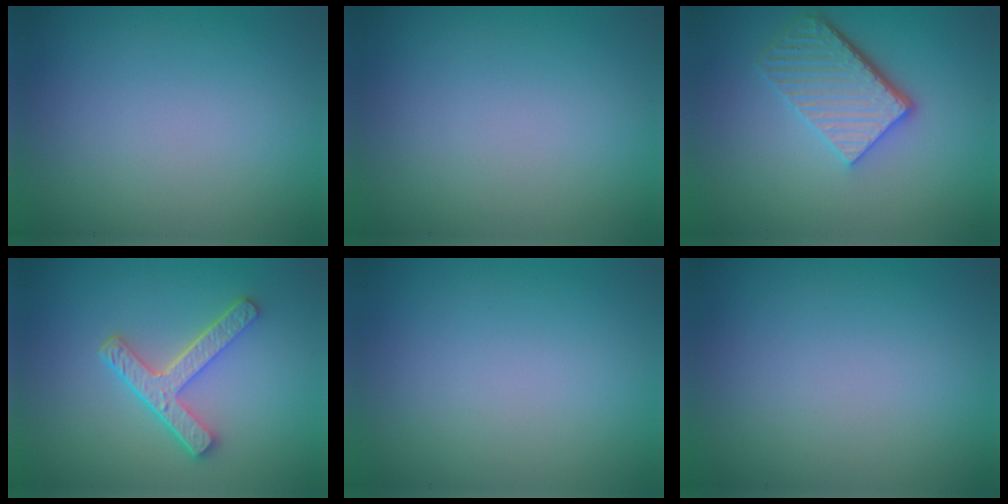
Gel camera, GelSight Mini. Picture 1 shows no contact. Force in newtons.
{"total": 0.0}
{"total": 5.2, "press": 3.8, "slide": 3.5}
{"total": 4.4, "press": 3.4, "slide": 2.7}
{"total": 0.0}
{"total": 0.0}